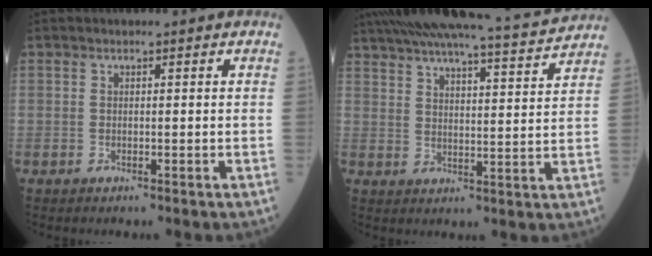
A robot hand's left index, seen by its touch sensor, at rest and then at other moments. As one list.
[{"total": 17.8, "force": [16.4, -0.2, 7.1], "torque": [-0.121, -0.013, 0.230]}]